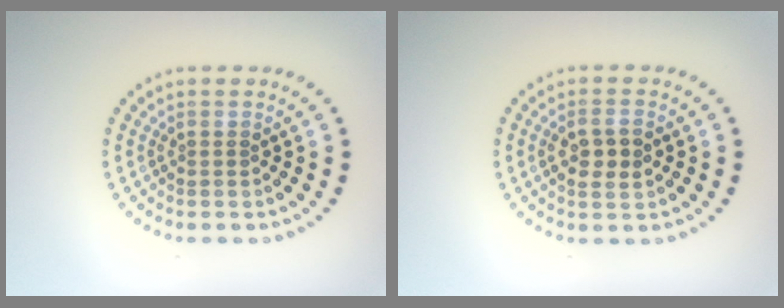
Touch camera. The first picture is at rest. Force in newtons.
{"total": 2.7, "press": 2.7, "slide": 0.5}